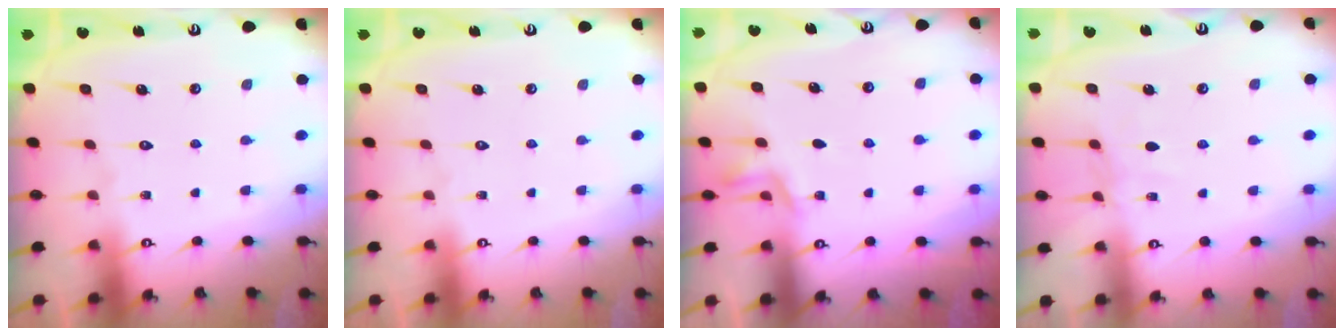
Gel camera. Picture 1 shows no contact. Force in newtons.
{"total": 0.0}
{"total": 2.9, "press": 2.3, "slide": 1.7}
{"total": 3.8, "press": 3.8, "slide": 0.5}